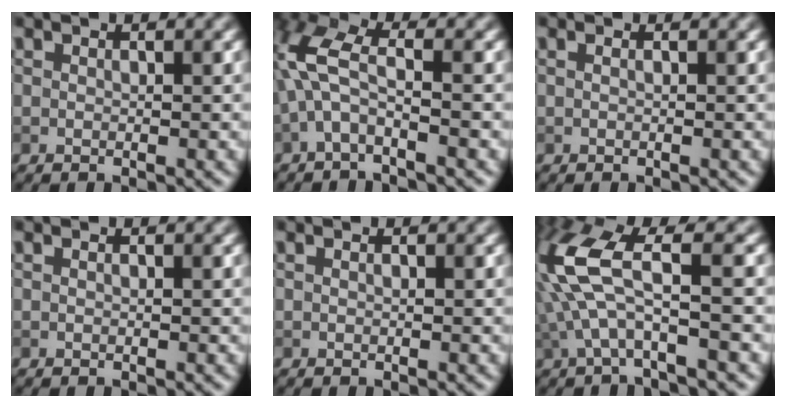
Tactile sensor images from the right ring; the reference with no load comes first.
{"total": 5.0, "force": [-0.9, 1.8, 4.6], "torque": [-0.112, 0.021, -0.032]}
{"total": 0.7, "force": [0.2, 0.3, 0.6], "torque": [-0.008, -0.006, -0.003]}
{"total": 0.0}
{"total": 0.0}
{"total": 7.9, "force": [0.0, 2.5, 7.5], "torque": [-0.188, 0.017, -0.005]}